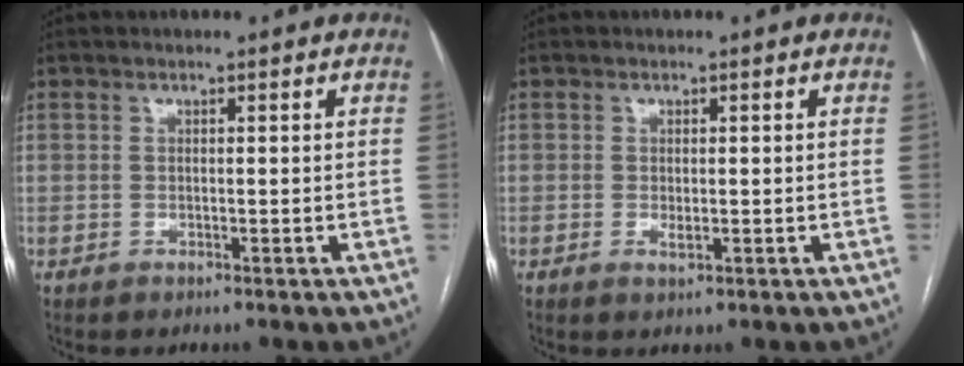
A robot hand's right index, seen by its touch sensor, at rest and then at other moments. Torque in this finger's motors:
{"motor_torque": [-0.20, 0.10, -0.08, -0.06]}